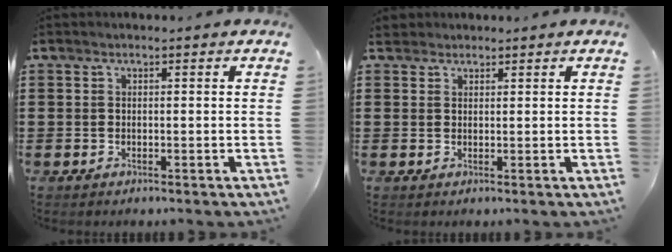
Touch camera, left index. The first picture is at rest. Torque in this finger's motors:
{"motor_torque": [0.58, -0.58, 0.04, 0.03]}